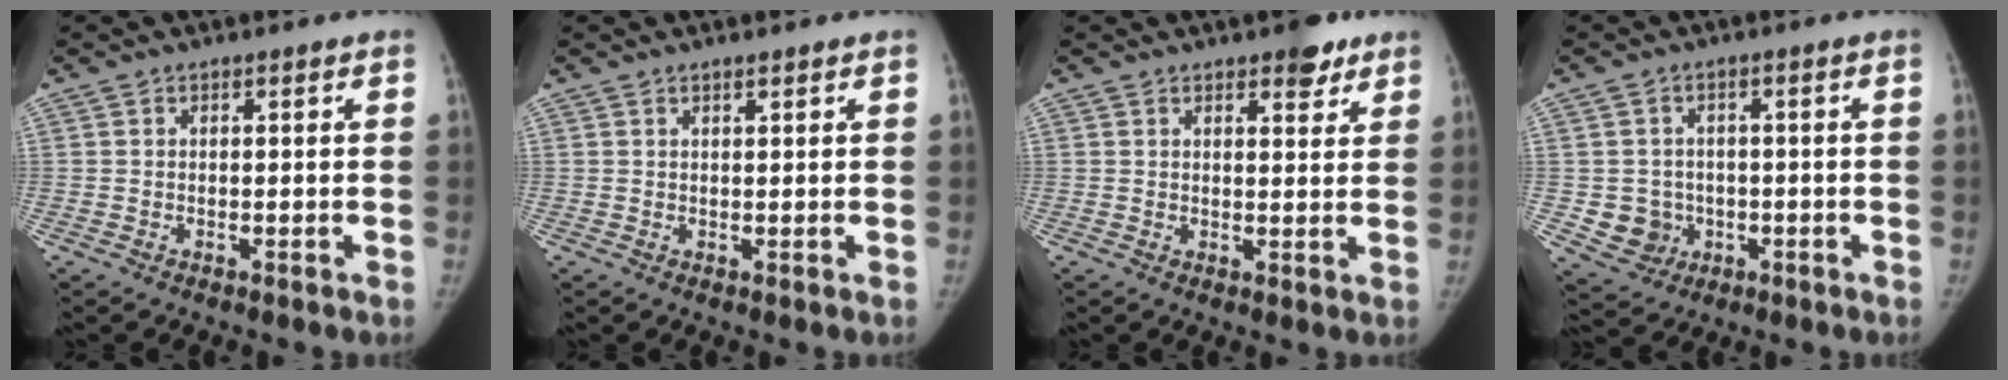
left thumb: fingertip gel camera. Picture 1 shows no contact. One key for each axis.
{"total": 1.1, "fx": 0.9, "fy": 0.2, "fz": 0.6, "tx": -0.008, "ty": -0.006, "tz": 0.016}
{"total": 5.2, "fx": 3.4, "fy": 2.1, "fz": 3.3, "tx": -0.023, "ty": -0.016, "tz": 0.042}
{"total": 5.7, "fx": -0.9, "fy": 5.5, "fz": 1.4, "tx": 0.003, "ty": 0.007, "tz": -0.005}